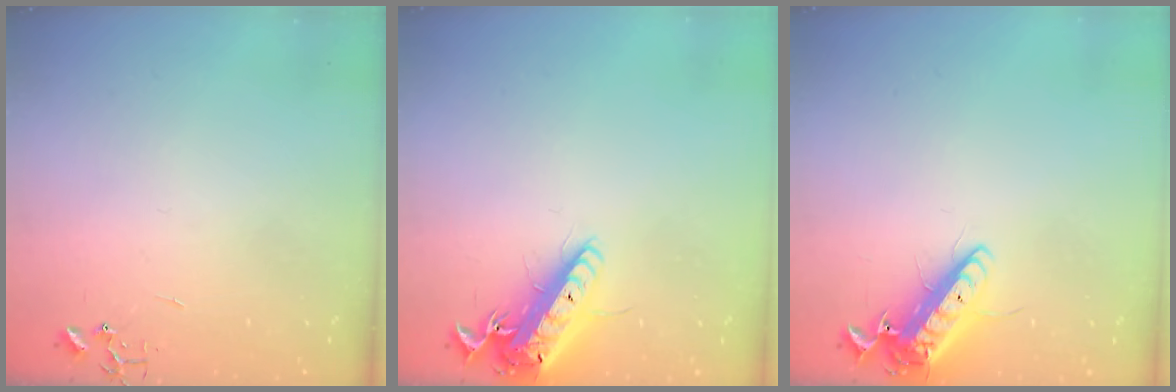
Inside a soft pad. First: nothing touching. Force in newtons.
{"total": 16.1, "press": 15.8, "slide": 3.2}
{"total": 14.0, "press": 13.7, "slide": 2.8}